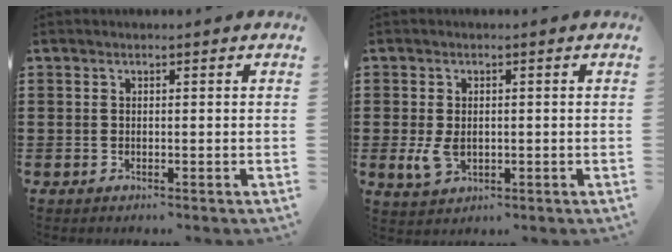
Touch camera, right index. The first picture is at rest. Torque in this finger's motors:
{"motor_torque": [1.64, 0.50, 0.24, 0.07]}